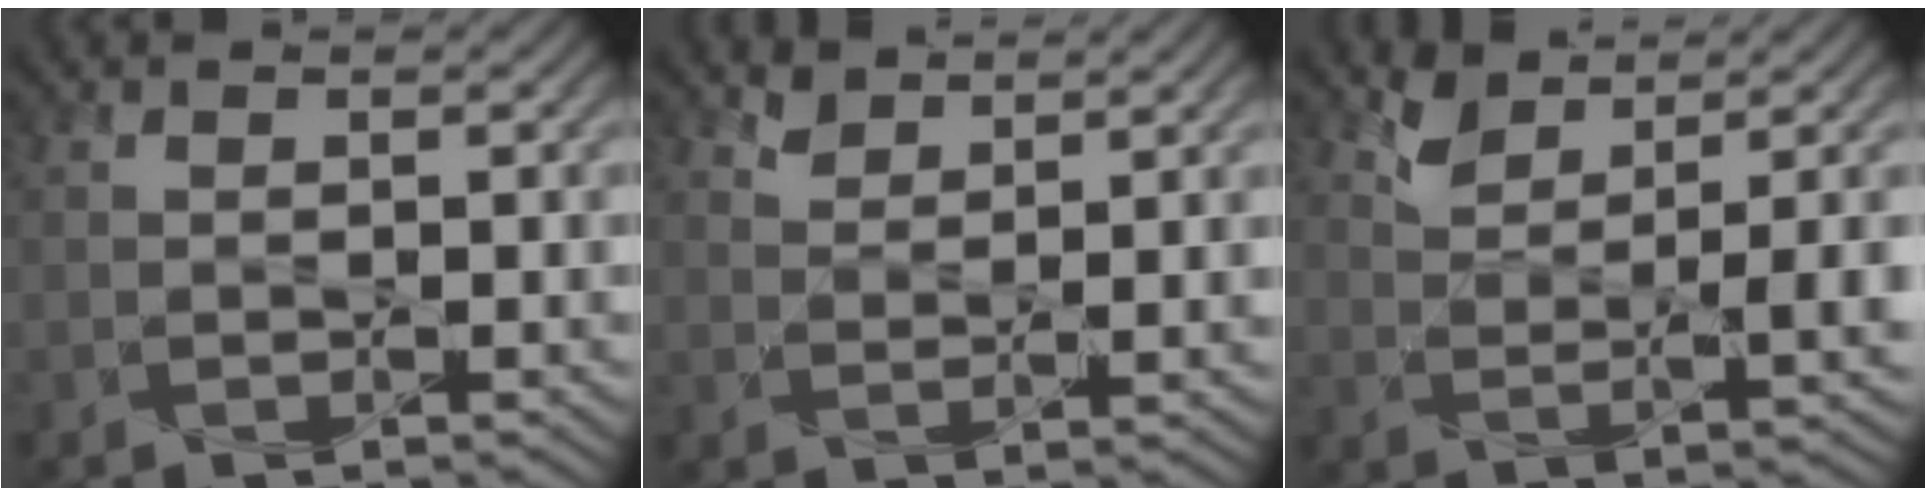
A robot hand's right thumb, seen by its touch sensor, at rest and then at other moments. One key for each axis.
{"total": 2.7, "fx": 2.3, "fy": 0.7, "fz": 1.2, "tx": -0.025, "ty": -0.002, "tz": 0.051}
{"total": 5.1, "fx": 3.4, "fy": 1.5, "fz": 3.5, "tx": -0.077, "ty": -0.009, "tz": 0.072}